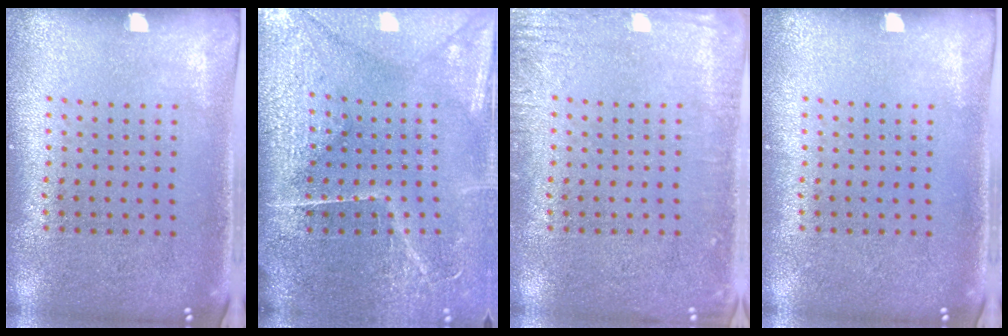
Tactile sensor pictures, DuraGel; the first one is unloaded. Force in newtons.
{"total": 4.5, "press": 4.0, "slide": 2.1}
{"total": 2.3, "press": 2.2, "slide": 0.3}
{"total": 0.0}